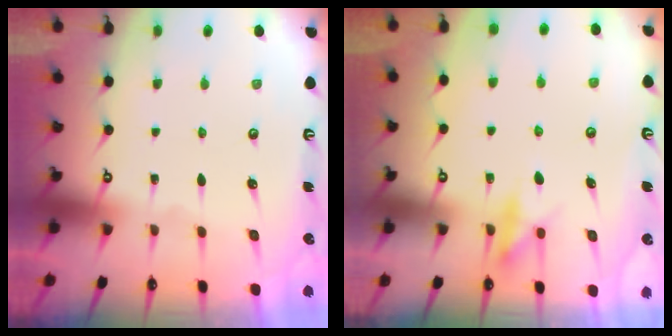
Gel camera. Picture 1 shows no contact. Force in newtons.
{"total": 9.1, "press": 9.1, "slide": 1.2}